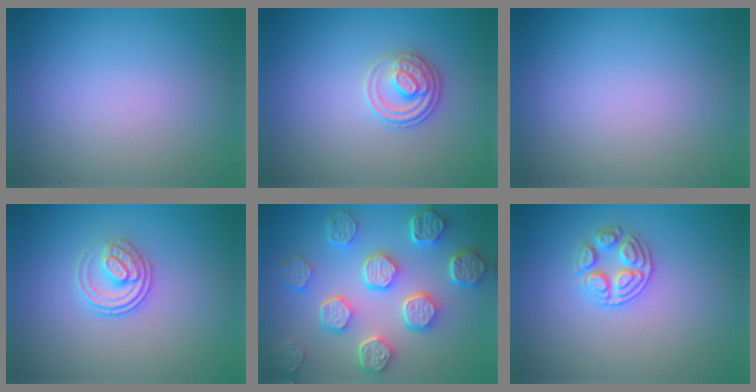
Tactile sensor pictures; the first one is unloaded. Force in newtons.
{"total": 2.7, "press": 2.5, "slide": 1.0}
{"total": 0.0}
{"total": 2.5, "press": 2.0, "slide": 1.5}
{"total": 7.8, "press": 6.1, "slide": 4.9}
{"total": 2.8, "press": 2.7, "slide": 0.7}